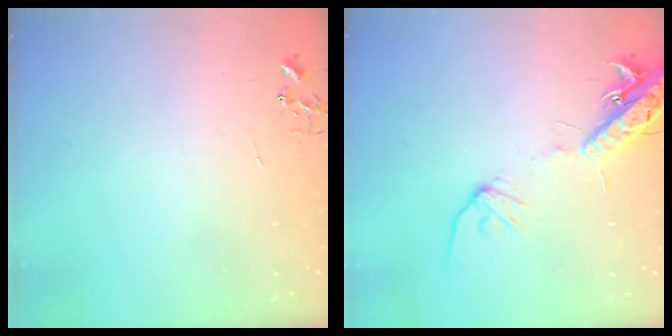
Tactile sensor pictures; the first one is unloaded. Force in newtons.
{"total": 15.1, "press": 14.7, "slide": 3.3}